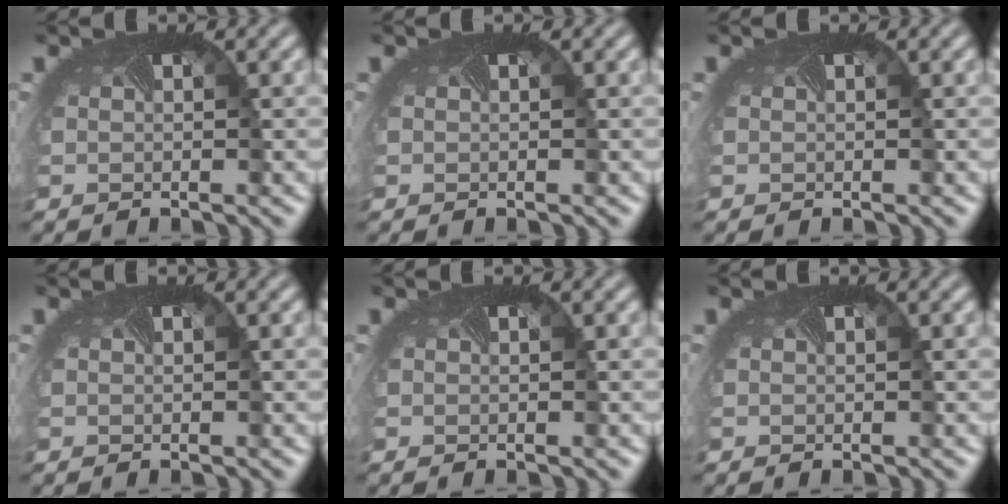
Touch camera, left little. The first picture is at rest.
{"total": 0.0}
{"total": 0.0}
{"total": 0.0}
{"total": 0.0}
{"total": 0.0}